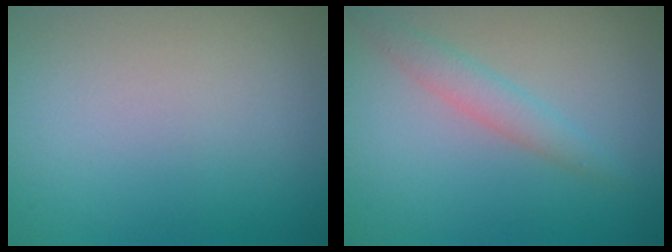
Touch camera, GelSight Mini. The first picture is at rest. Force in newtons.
{"total": 2.1, "press": 2.1, "slide": 0.1}